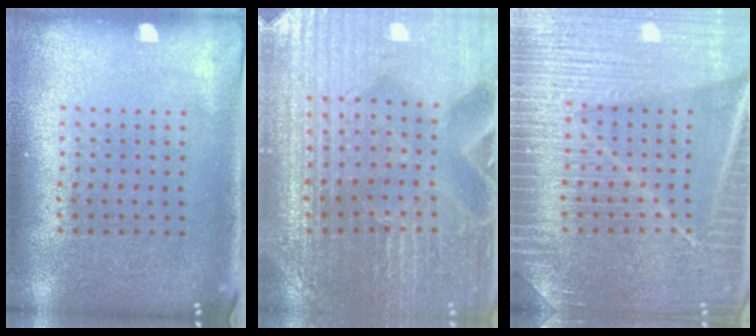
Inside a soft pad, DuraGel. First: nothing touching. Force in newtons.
{"total": 3.3, "press": 3.3, "slide": 0.3}
{"total": 6.6, "press": 6.5, "slide": 0.9}